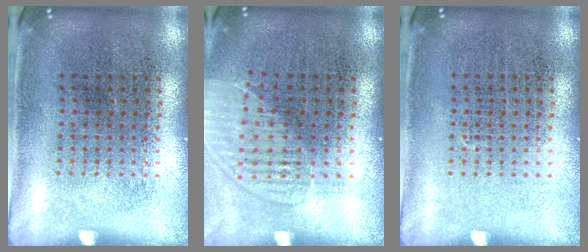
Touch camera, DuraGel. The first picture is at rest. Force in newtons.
{"total": 1.4, "press": 1.2, "slide": 0.7}
{"total": 0.0}